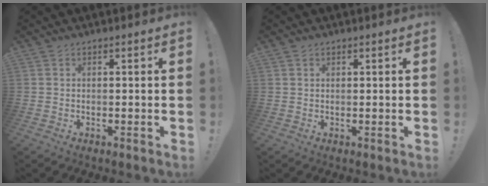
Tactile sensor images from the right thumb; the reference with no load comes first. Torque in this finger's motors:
{"motor_torque": [0.06, -0.05, 0.07, 0.07, 0.10]}